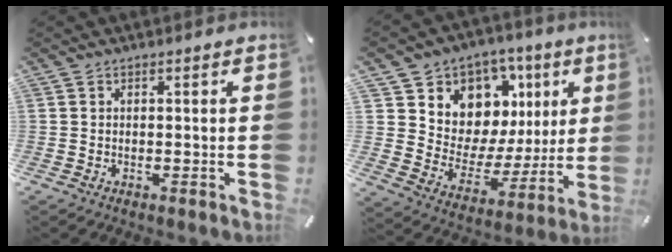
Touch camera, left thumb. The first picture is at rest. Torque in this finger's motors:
{"motor_torque": [1.28, 1.73, 1.66, -1.11, 0.12]}